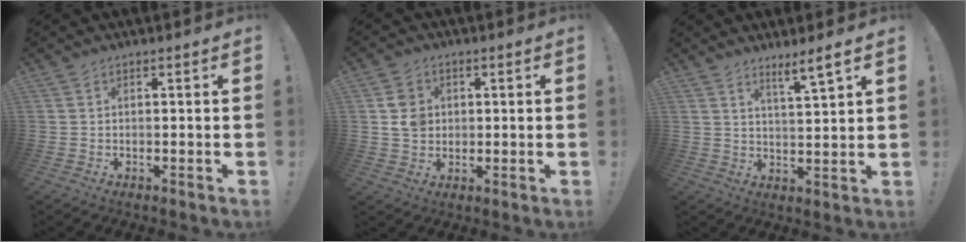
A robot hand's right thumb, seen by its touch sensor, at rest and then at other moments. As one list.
[{"total": 7.2, "force": [1.2, 6.4, 3.0], "torque": [-0.053, 0.008, 0.026]}, {"total": 5.8, "force": [4.3, -0.3, 3.9], "torque": [-0.051, -0.032, 0.066]}]